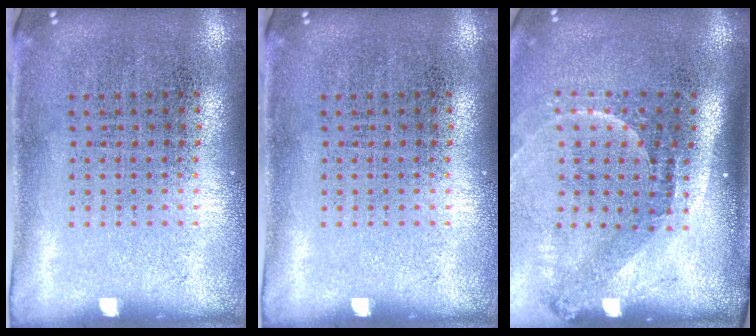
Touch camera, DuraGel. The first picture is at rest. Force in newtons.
{"total": 0.0}
{"total": 2.2, "press": 1.5, "slide": 1.6}